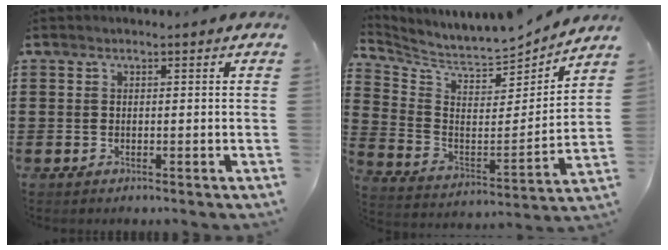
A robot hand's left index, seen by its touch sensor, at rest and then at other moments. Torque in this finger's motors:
{"motor_torque": [1.15, -0.99, 0.22, 0.04]}